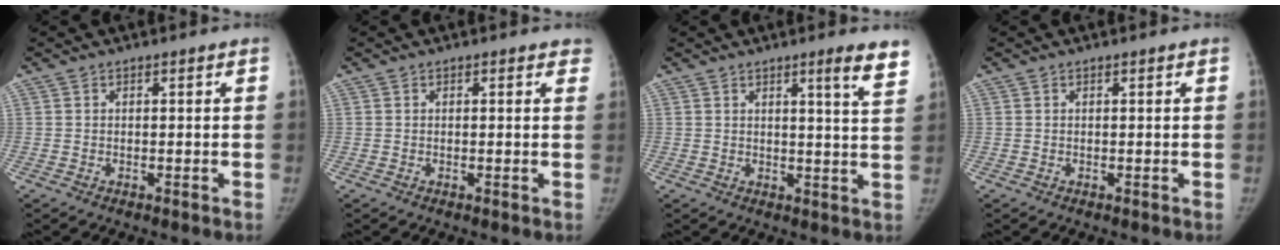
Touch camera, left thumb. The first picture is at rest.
{"total": 1.9, "force": [1.6, 0.8, 0.7], "torque": [0.008, -0.002, 0.005]}
{"total": 6.4, "force": [4.4, -0.1, 4.6], "torque": [-0.055, -0.030, 0.052]}
{"total": 0.0}